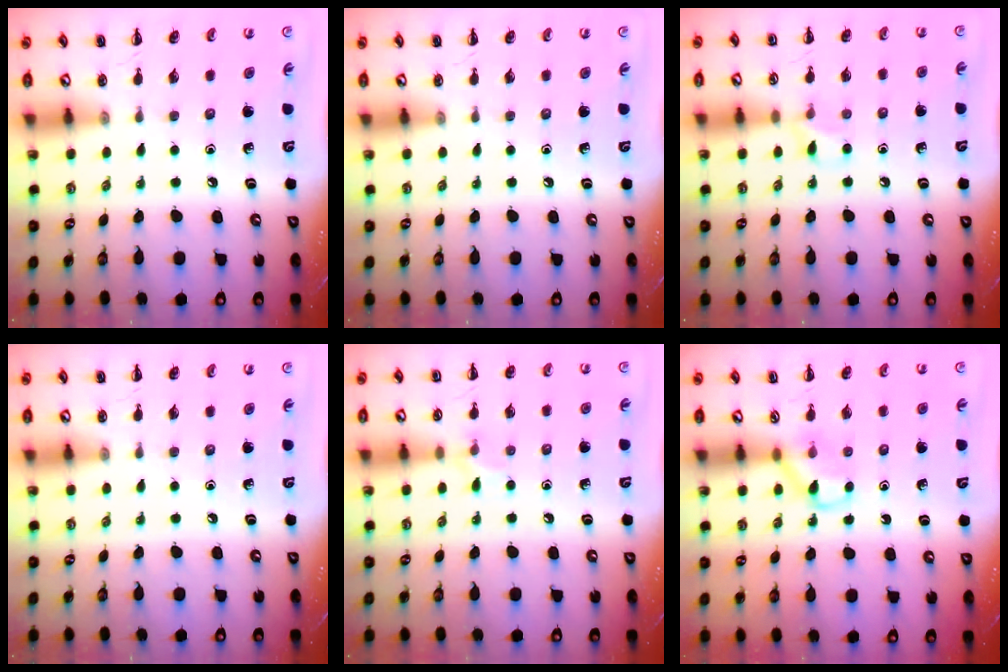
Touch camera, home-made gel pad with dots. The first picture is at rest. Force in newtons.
{"total": 0.0}
{"total": 6.8, "press": 6.5, "slide": 2.0}
{"total": 0.0}
{"total": 5.8, "press": 5.5, "slide": 2.0}
{"total": 4.6, "press": 4.3, "slide": 1.4}